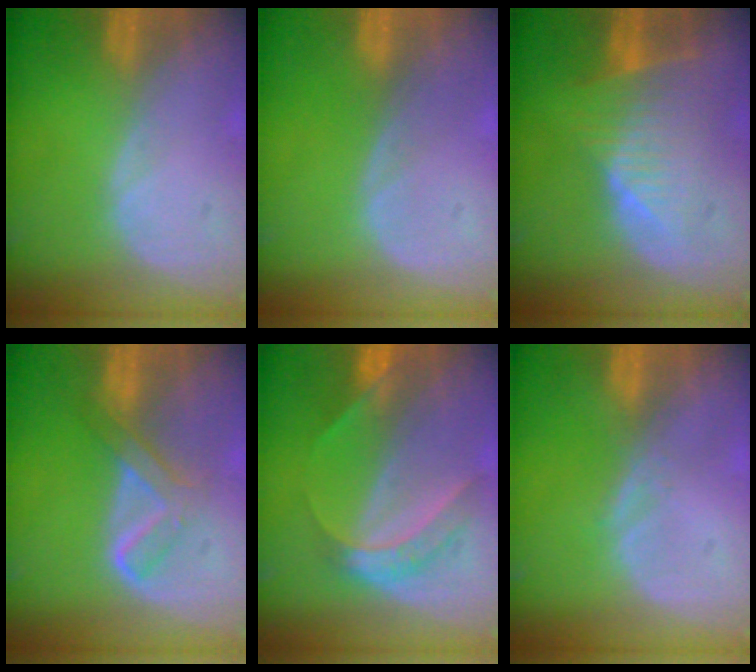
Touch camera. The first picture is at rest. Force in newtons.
{"total": 0.0}
{"total": 7.9, "press": 6.9, "slide": 3.9}
{"total": 4.4, "press": 4.4, "slide": 0.4}
{"total": 6.3, "press": 5.2, "slide": 3.4}
{"total": 1.2, "press": 1.0, "slide": 0.7}